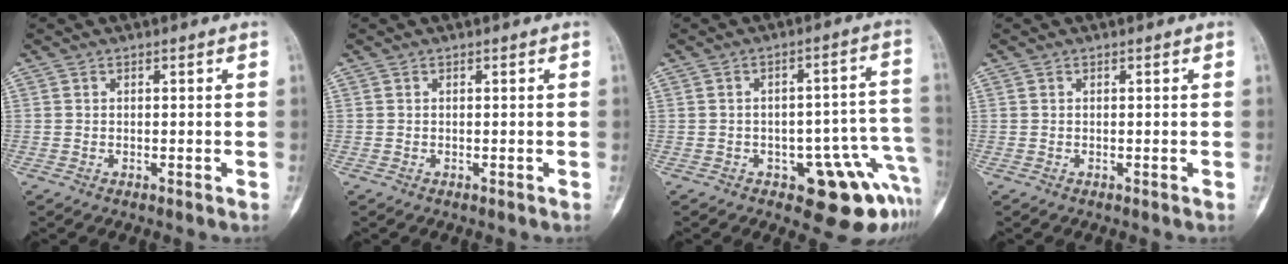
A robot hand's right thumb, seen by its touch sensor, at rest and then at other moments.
{"total": 0.0}
{"total": 13.4, "force": [-5.8, 6.2, 10.4], "torque": [-0.073, 0.051, -0.061]}
{"total": 0.0}